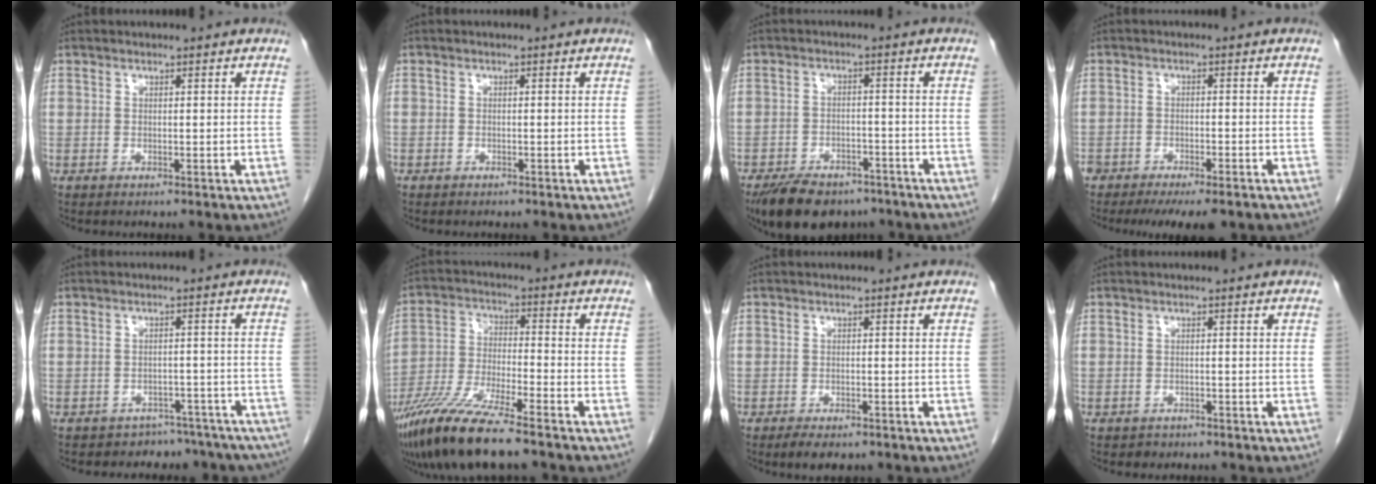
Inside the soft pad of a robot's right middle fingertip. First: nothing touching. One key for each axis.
{"total": 0.8, "fx": -0.5, "fy": 0.6, "fz": 0.0, "tx": -0.004, "ty": 0.003, "tz": -0.009}
{"total": 11.8, "fx": -9.1, "fy": 5.4, "fz": 5.2, "tx": -0.085, "ty": -0.004, "tz": -0.139}
{"total": 10.1, "fx": -7.9, "fy": 3.3, "fz": 5.3, "tx": -0.074, "ty": -0.004, "tz": -0.114}
{"total": 10.7, "fx": -9.3, "fy": 5.3, "fz": 0.5, "tx": 0.011, "ty": 0.030, "tz": -0.096}
{"total": 12.9, "fx": -9.6, "fy": 1.0, "fz": 8.5, "tx": -0.173, "ty": -0.033, "tz": -0.176}
{"total": 3.7, "fx": -2.7, "fy": 1.7, "fz": 1.8, "tx": -0.028, "ty": -0.004, "tz": -0.036}
{"total": 1.2, "fx": -0.9, "fy": 0.8, "fz": 0.0, "tx": -0.008, "ty": 0.001, "tz": -0.013}